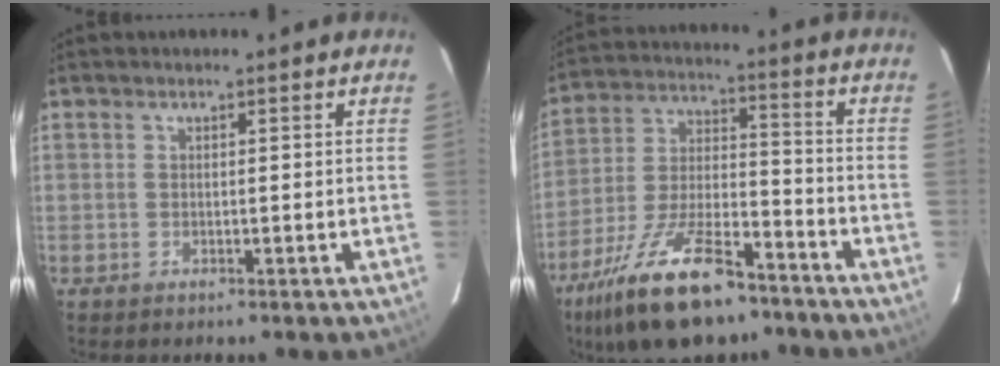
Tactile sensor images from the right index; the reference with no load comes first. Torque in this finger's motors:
{"motor_torque": [1.25, -0.89, 0.55, 0.21]}